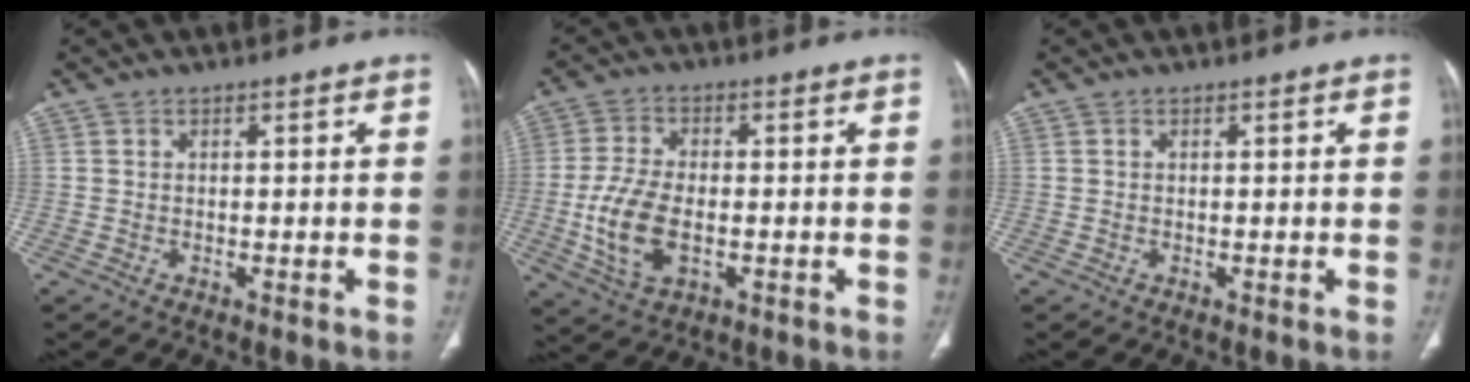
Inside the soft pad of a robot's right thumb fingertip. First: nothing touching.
{"total": 10.2, "force": [-2.0, 5.6, 8.3], "torque": [-0.170, 0.002, -0.033]}
{"total": 0.0}